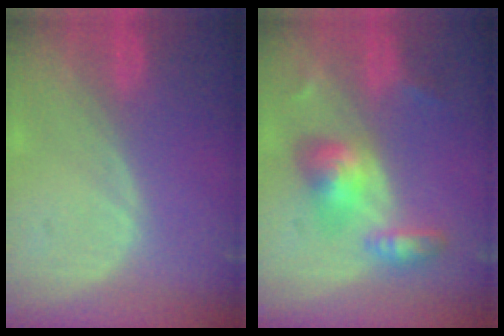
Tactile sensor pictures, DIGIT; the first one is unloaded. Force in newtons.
{"total": 6.2, "press": 6.0, "slide": 1.5}